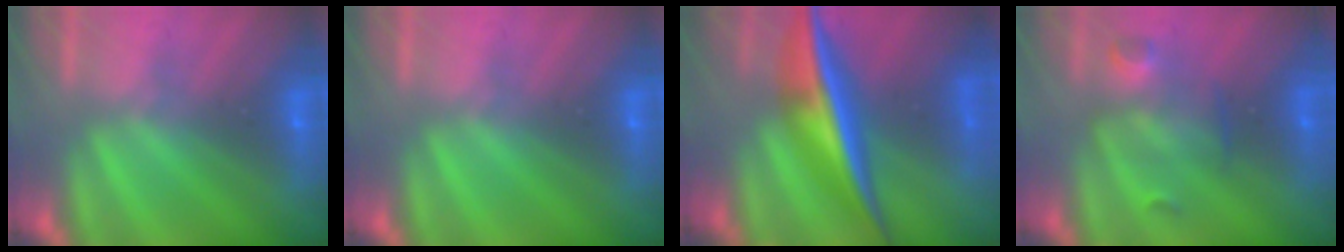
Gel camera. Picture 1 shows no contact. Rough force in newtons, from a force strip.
{"total": 0.0}
{"total": 9.2}
{"total": 2.8}